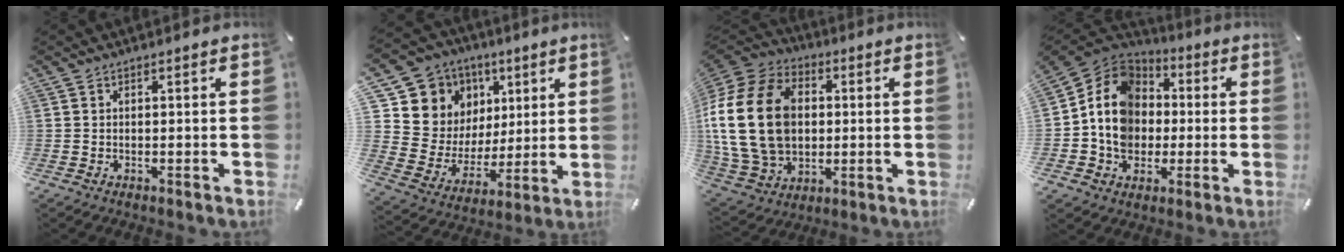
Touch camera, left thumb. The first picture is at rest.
{"total": 13.0, "force": [6.7, 11.0, 1.2], "torque": [-0.029, -0.064, 0.141]}
{"total": 23.1, "force": [1.3, 17.7, 14.8], "torque": [-0.314, 0.007, 0.023]}
{"total": 13.7, "force": [-1.1, 12.1, 6.4], "torque": [-0.148, 0.017, -0.017]}